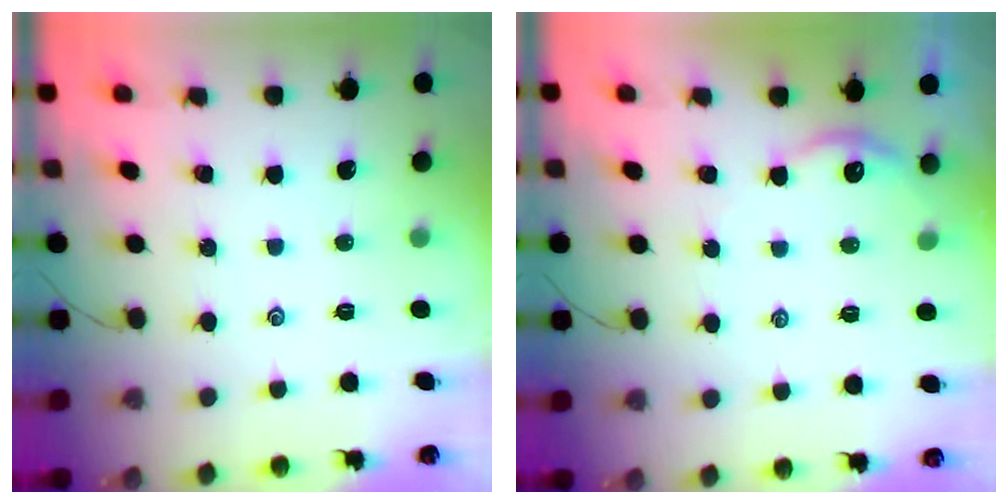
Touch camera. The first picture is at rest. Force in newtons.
{"total": 4.6, "press": 4.5, "slide": 0.4}